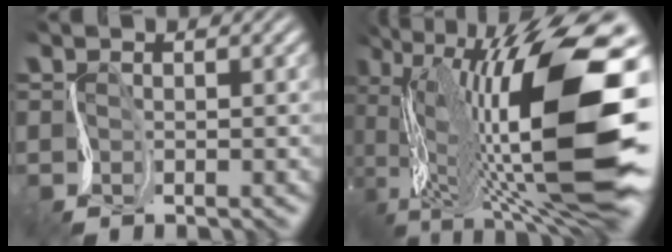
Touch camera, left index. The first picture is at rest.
{"total": 15.0, "force": [1.0, 5.4, 14.0], "torque": [-0.253, 0.030, 0.014]}